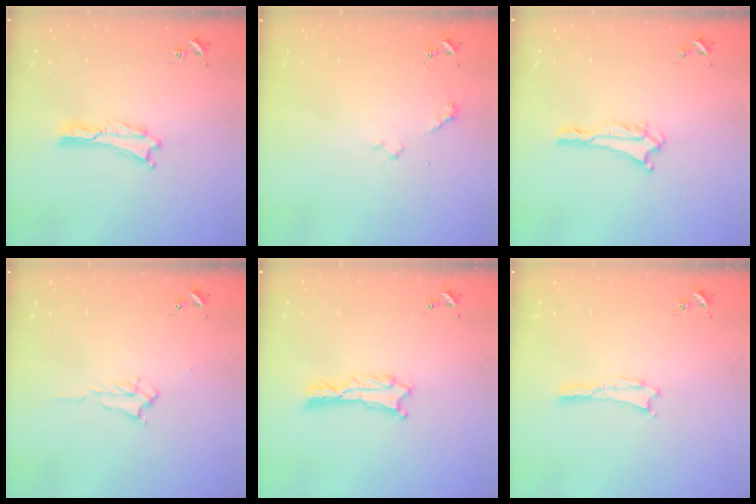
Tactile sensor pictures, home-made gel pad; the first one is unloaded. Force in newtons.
{"total": 2.4, "press": 2.3, "slide": 0.3}
{"total": 0.6, "press": 0.6, "slide": 0.1}
{"total": 1.7, "press": 1.7, "slide": 0.3}
{"total": 0.9, "press": 0.9, "slide": 0.1}
{"total": 0.0}